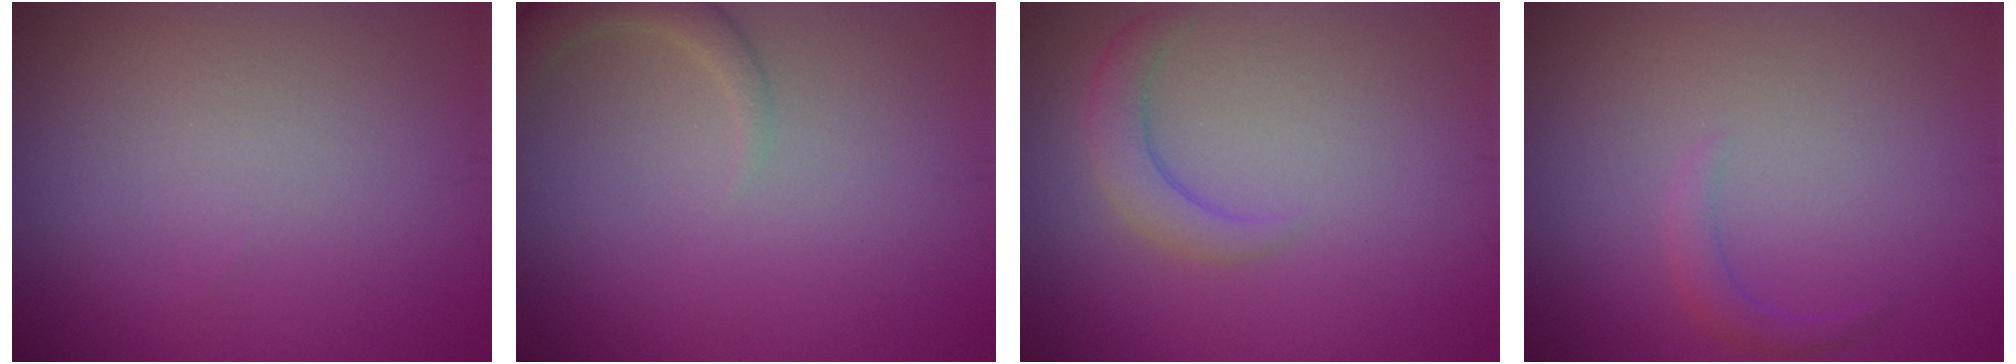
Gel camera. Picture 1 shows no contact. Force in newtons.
{"total": 2.3, "press": 2.3, "slide": 0.3}
{"total": 2.2, "press": 2.2, "slide": 0.3}
{"total": 1.2, "press": 1.2, "slide": 0.1}